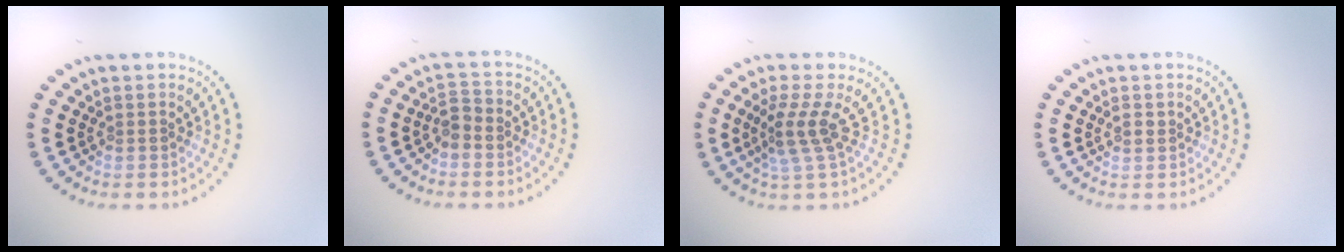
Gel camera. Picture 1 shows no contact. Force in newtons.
{"total": 1.7, "press": 1.5, "slide": 0.8}
{"total": 3.0, "press": 1.9, "slide": 2.3}
{"total": 0.5, "press": 0.5, "slide": 0.2}